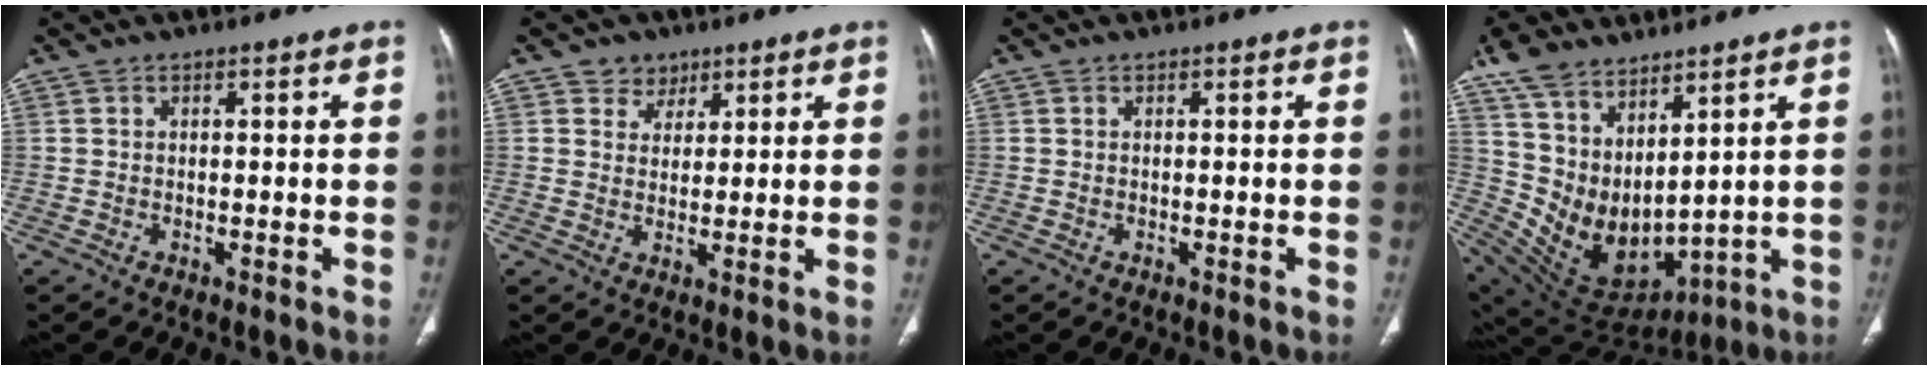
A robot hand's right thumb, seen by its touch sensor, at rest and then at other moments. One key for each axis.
{"total": 4.0, "fx": 2.4, "fy": 3.2, "fz": 0.4, "tx": 0.015, "ty": -0.012, "tz": 0.037}
{"total": 0.0}
{"total": 15.7, "fx": 8.4, "fy": 9.1, "fz": 9.6, "tx": -0.148, "ty": -0.038, "tz": 0.194}